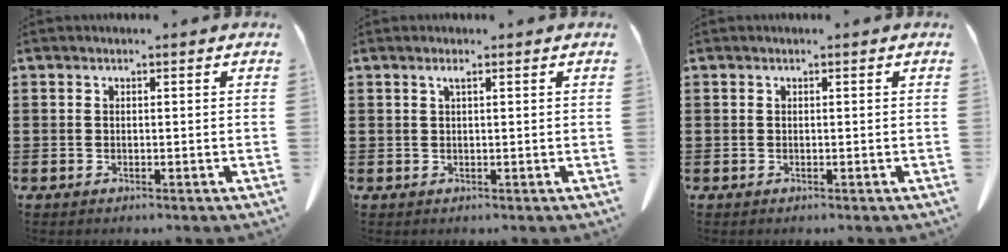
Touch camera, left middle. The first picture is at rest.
{"total": 1.0, "force": [0.5, 0.1, 0.8], "torque": [-0.018, 0.002, 0.008]}
{"total": 0.0}